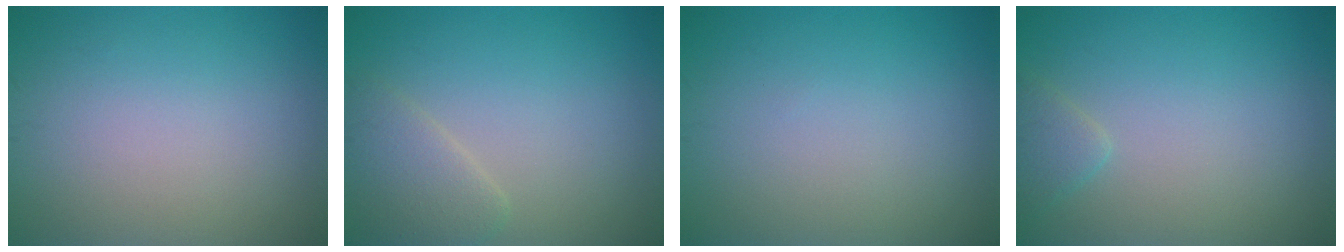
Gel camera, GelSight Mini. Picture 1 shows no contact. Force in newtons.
{"total": 2.5, "press": 2.5, "slide": 0.1}
{"total": 0.0}
{"total": 1.4, "press": 1.4, "slide": 0.1}